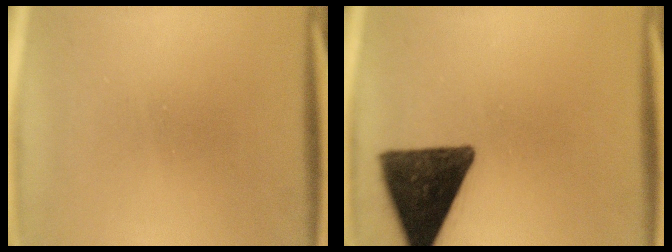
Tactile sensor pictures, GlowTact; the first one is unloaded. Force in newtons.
{"total": 14.8}